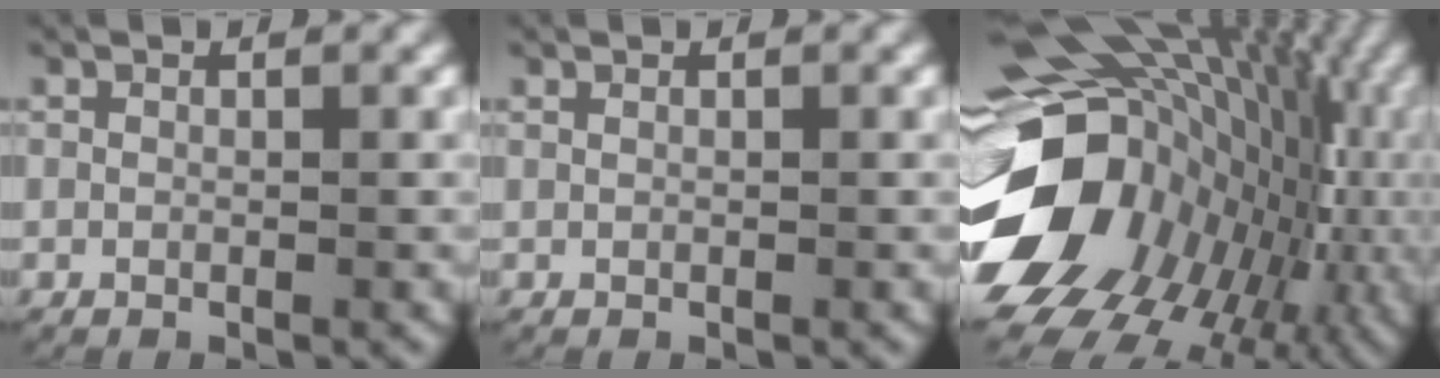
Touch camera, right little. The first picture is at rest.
{"total": 0.0}
{"total": 24.1, "force": [0.0, 17.0, 17.1], "torque": [-0.282, -0.029, 0.004]}